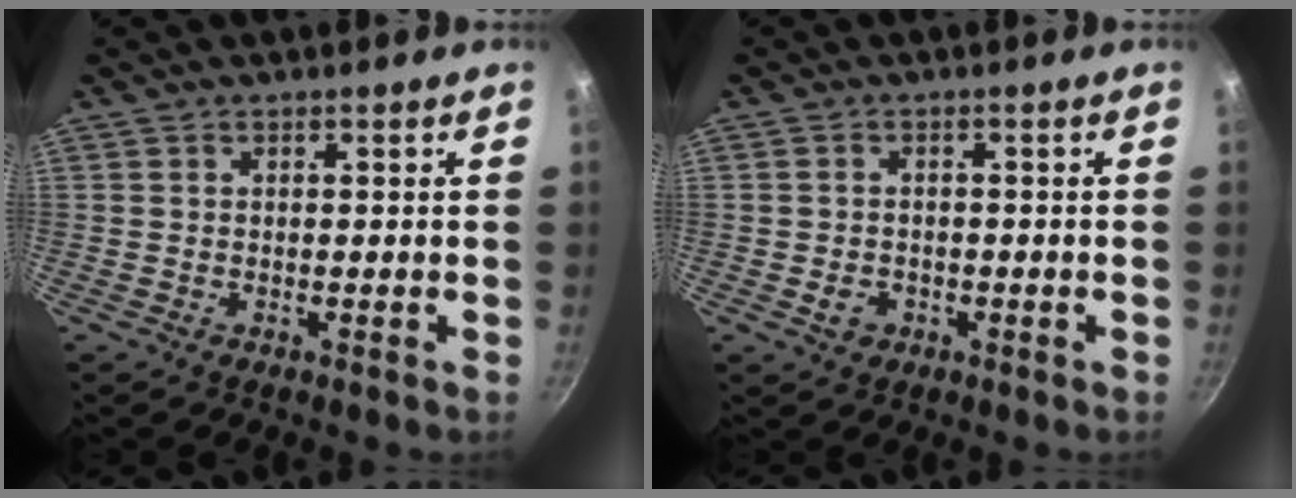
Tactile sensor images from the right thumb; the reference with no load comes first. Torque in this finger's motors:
{"motor_torque": [-0.55, -0.07, 0.33, -0.14, 0.04]}